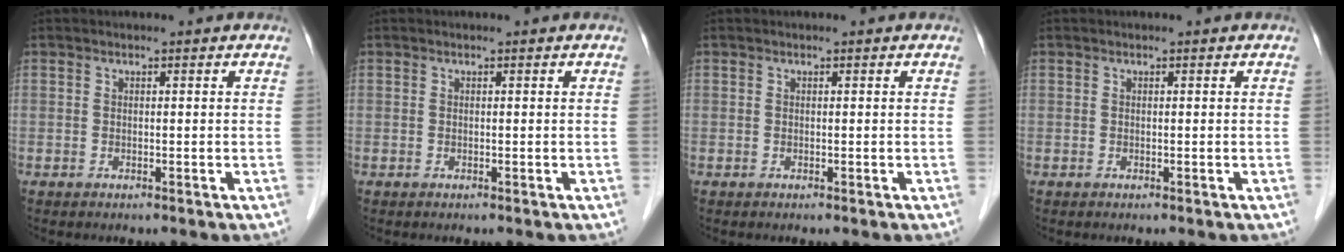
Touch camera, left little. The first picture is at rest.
{"total": 0.0}
{"total": 0.0}
{"total": 0.0}